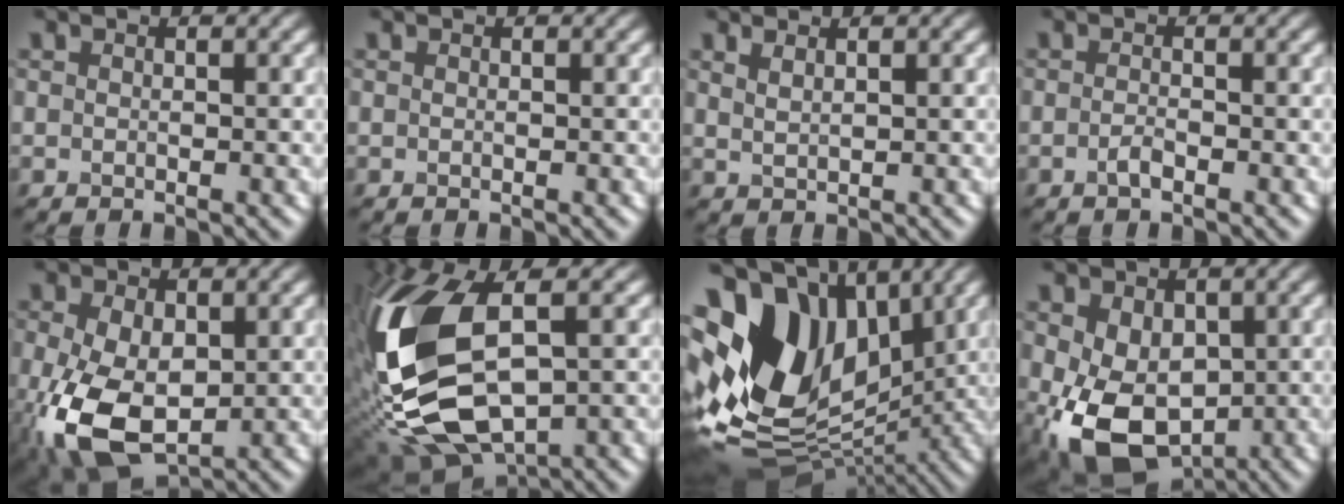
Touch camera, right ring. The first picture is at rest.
{"total": 0.0}
{"total": 1.4, "force": [1.0, 0.5, 0.8], "torque": [-0.012, -0.003, 0.020]}
{"total": 1.1, "force": [-0.6, 0.3, 0.8], "torque": [-0.019, 0.001, -0.013]}
{"total": 9.0, "force": [-1.7, 5.5, 6.9], "torque": [-0.173, -0.018, -0.032]}
{"total": 16.2, "force": [-0.6, 8.7, 13.7], "torque": [-0.330, -0.020, 0.001]}
{"total": 15.2, "force": [3.3, 10.1, 10.9], "torque": [-0.227, 0.009, 0.061]}
{"total": 9.6, "force": [-2.3, 6.6, 6.6], "torque": [-0.144, -0.035, -0.034]}